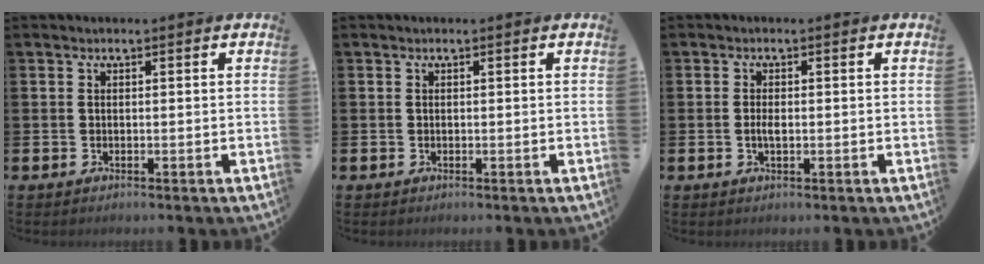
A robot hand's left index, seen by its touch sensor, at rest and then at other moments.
{"total": 0.0}
{"total": 1.6, "force": [-0.2, 0.7, 1.4], "torque": [-0.027, 0.002, -0.005]}